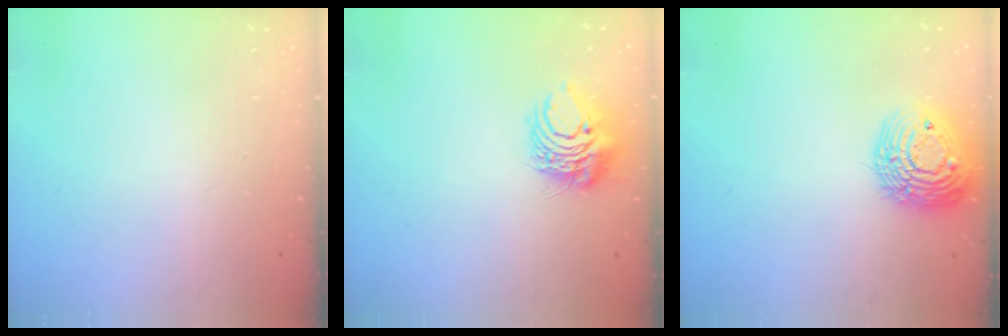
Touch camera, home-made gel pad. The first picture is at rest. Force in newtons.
{"total": 8.8, "press": 8.8, "slide": 0.9}
{"total": 16.3, "press": 16.3, "slide": 1.2}